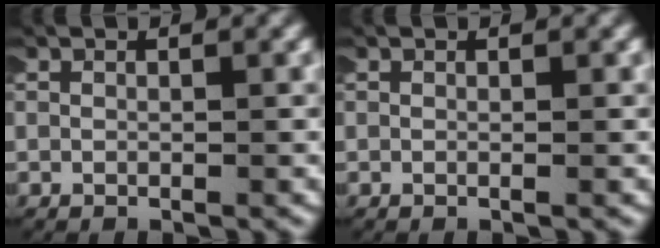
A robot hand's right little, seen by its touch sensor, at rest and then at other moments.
{"total": 0.0}